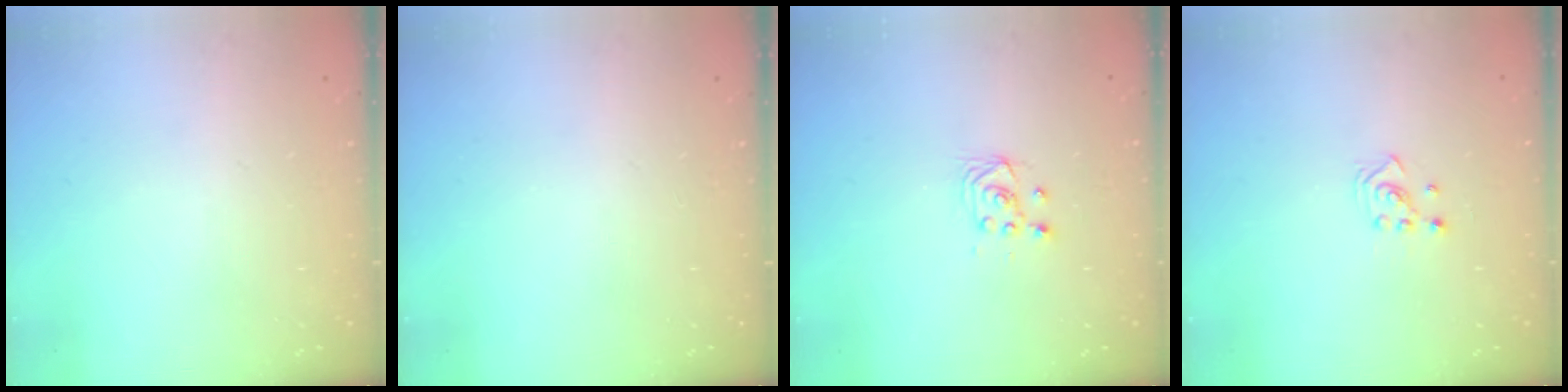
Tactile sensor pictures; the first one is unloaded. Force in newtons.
{"total": 0.0}
{"total": 2.9, "press": 2.6, "slide": 1.3}
{"total": 2.5, "press": 2.5, "slide": 0.4}